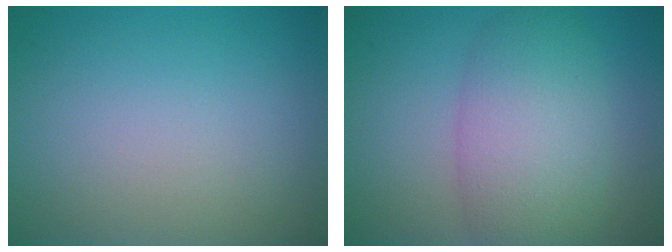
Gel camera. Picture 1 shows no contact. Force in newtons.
{"total": 7.0, "press": 7.0, "slide": 0.5}